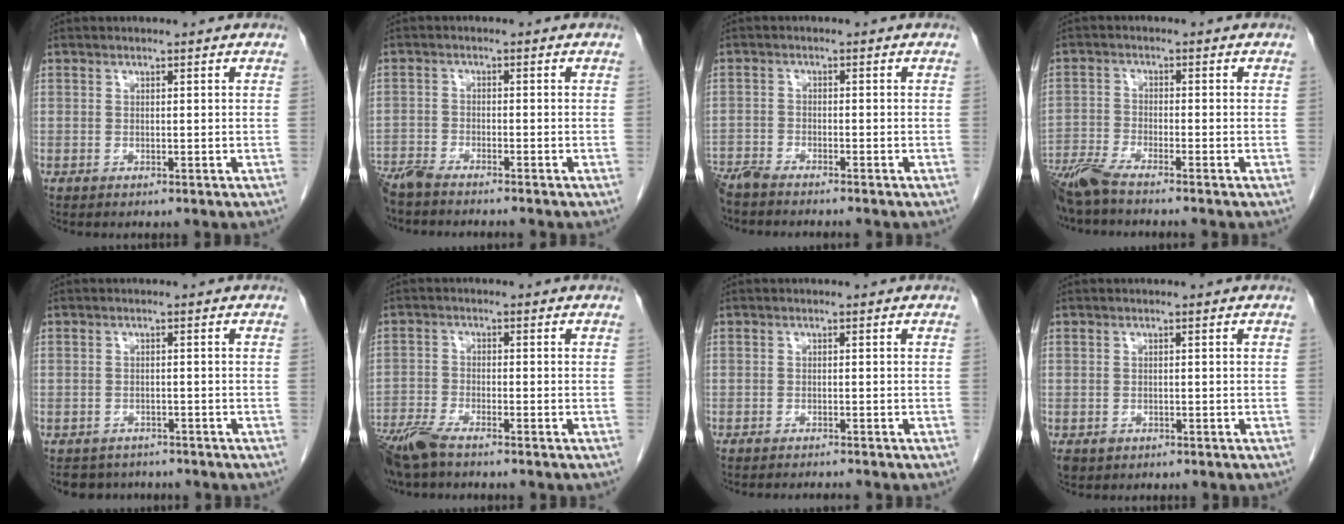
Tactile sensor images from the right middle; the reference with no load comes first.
{"total": 6.8, "force": [-6.2, 0.3, 2.8], "torque": [-0.036, -0.016, -0.106]}
{"total": 6.3, "force": [-5.8, 0.2, 2.4], "torque": [-0.029, -0.015, -0.099]}
{"total": 7.2, "force": [-6.2, -0.2, 3.6], "torque": [-0.067, -0.024, -0.118]}
{"total": 4.3, "force": [-3.9, 2.0, 0.0], "torque": [0.003, 0.003, -0.055]}
{"total": 7.1, "force": [-5.8, 1.1, 3.9], "torque": [-0.082, -0.019, -0.112]}
{"total": 3.1, "force": [-3.0, -0.3, 0.8], "torque": [-0.007, -0.007, -0.043]}
{"total": 1.8, "force": [-1.1, 1.4, 0.6], "torque": [-0.016, -0.001, -0.014]}